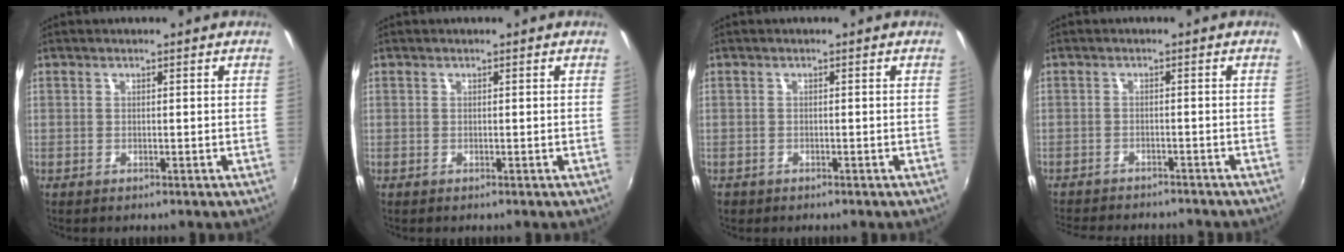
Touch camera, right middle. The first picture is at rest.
{"total": 0.0}
{"total": 0.8, "force": [-0.6, 0.5, 0.2], "torque": [-0.009, -0.001, -0.009]}
{"total": 10.2, "force": [-9.2, 2.3, 3.7], "torque": [-0.090, -0.018, -0.135]}